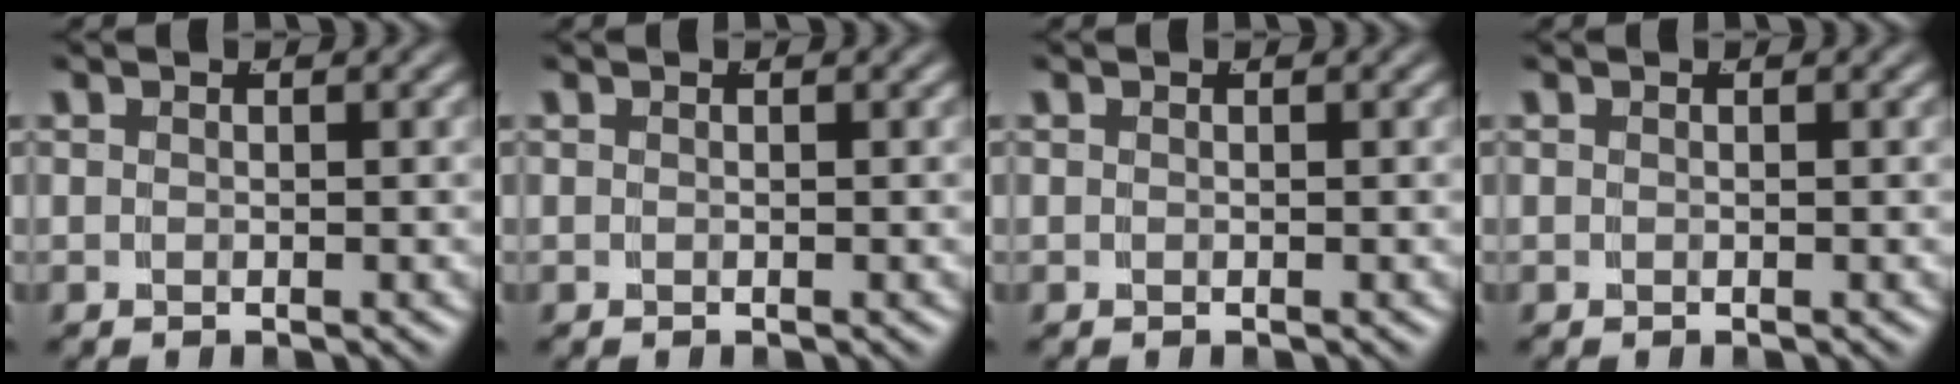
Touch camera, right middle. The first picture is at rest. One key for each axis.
{"total": 0.0}
{"total": 0.0}
{"total": 0.0}